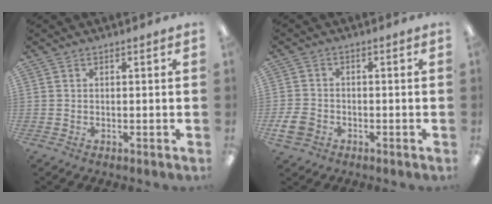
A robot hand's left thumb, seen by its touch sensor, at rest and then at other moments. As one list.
[{"total": 4.8, "force": [-2.4, 3.4, 2.3], "torque": [-0.054, 0.007, -0.045]}]